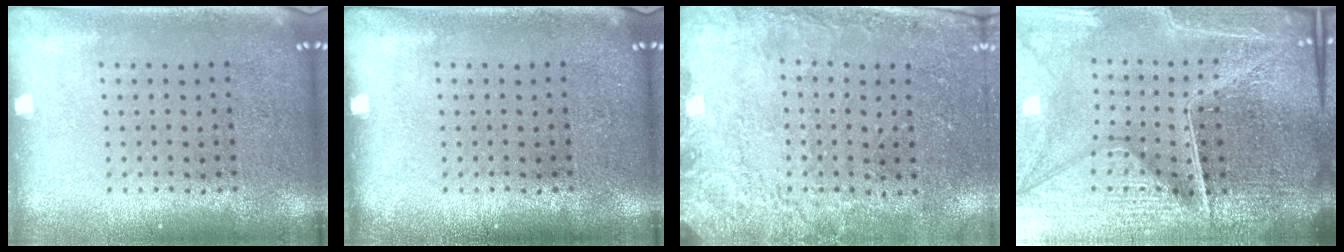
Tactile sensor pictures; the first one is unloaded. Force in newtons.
{"total": 0.0}
{"total": 2.6, "press": 2.4, "slide": 1.1}
{"total": 7.0, "press": 6.2, "slide": 3.3}